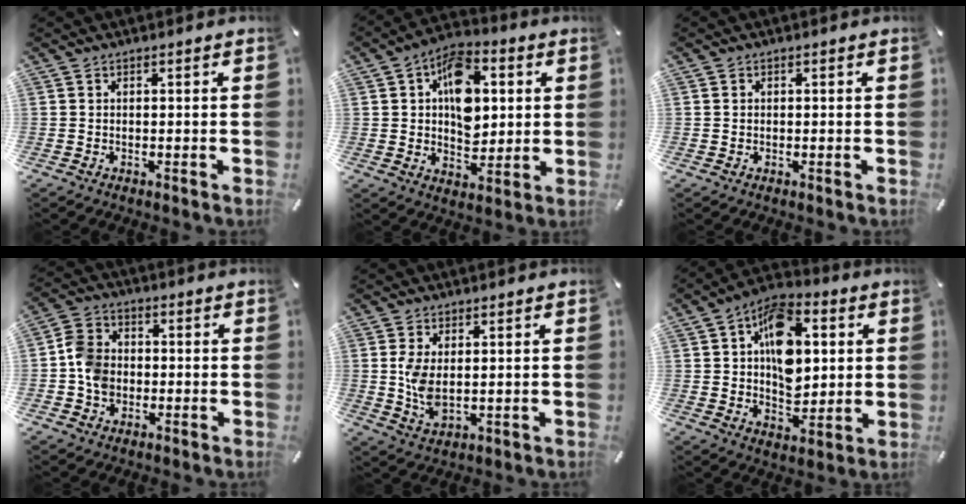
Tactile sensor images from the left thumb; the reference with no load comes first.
{"total": 12.8, "force": [2.5, 9.2, 8.6], "torque": [-0.113, 0.006, 0.046]}
{"total": 0.8, "force": [0.0, 0.8, 0.3], "torque": [-0.006, 0.006, -0.002]}
{"total": 7.7, "force": [-1.4, 6.7, 3.6], "torque": [-0.077, 0.014, -0.024]}
{"total": 6.1, "force": [0.7, 3.2, 5.1], "torque": [-0.119, -0.007, 0.007]}
{"total": 14.8, "force": [3.0, 10.2, 10.2], "torque": [-0.148, 0.001, 0.054]}